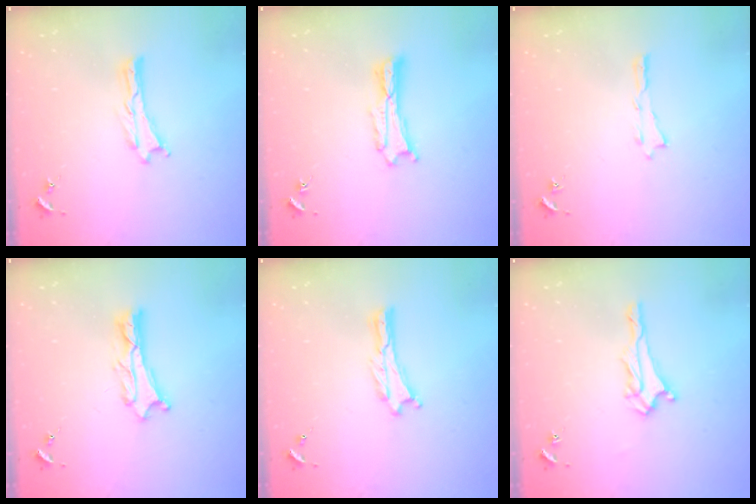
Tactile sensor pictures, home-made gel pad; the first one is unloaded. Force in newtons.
{"total": 1.2, "press": 1.2, "slide": 0.2}
{"total": 0.0}
{"total": 1.8, "press": 1.8, "slide": 0.2}
{"total": 0.0}
{"total": 3.6, "press": 3.6, "slide": 0.4}